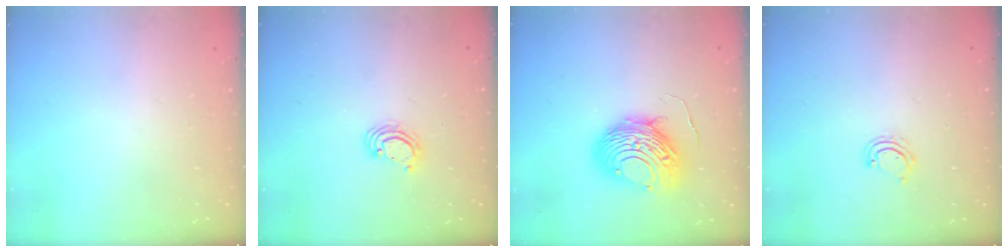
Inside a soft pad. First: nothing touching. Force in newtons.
{"total": 3.5, "press": 3.5, "slide": 0.3}
{"total": 11.6, "press": 11.5, "slide": 1.2}
{"total": 2.7, "press": 2.7, "slide": 0.2}